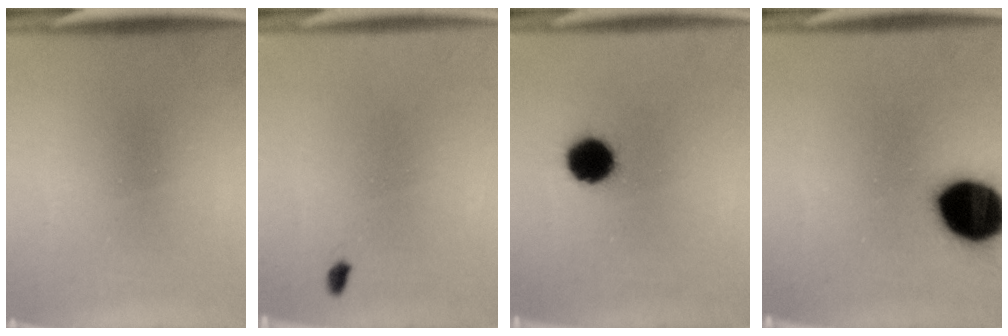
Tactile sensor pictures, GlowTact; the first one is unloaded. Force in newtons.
{"total": 1.1}
{"total": 9.0}
{"total": 19.6}